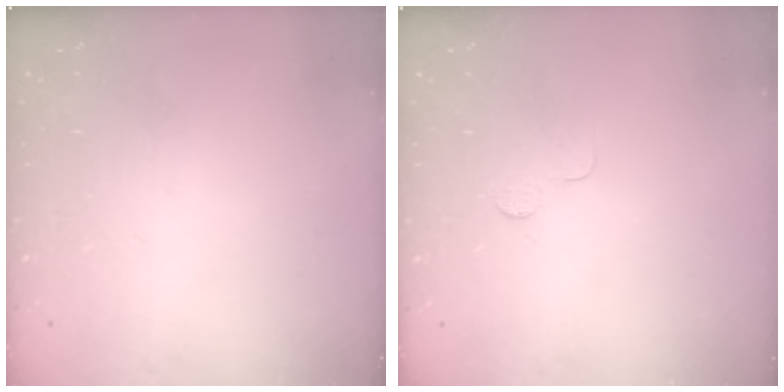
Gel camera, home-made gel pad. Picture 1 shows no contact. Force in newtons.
{"total": 3.0, "press": 2.9, "slide": 0.3}